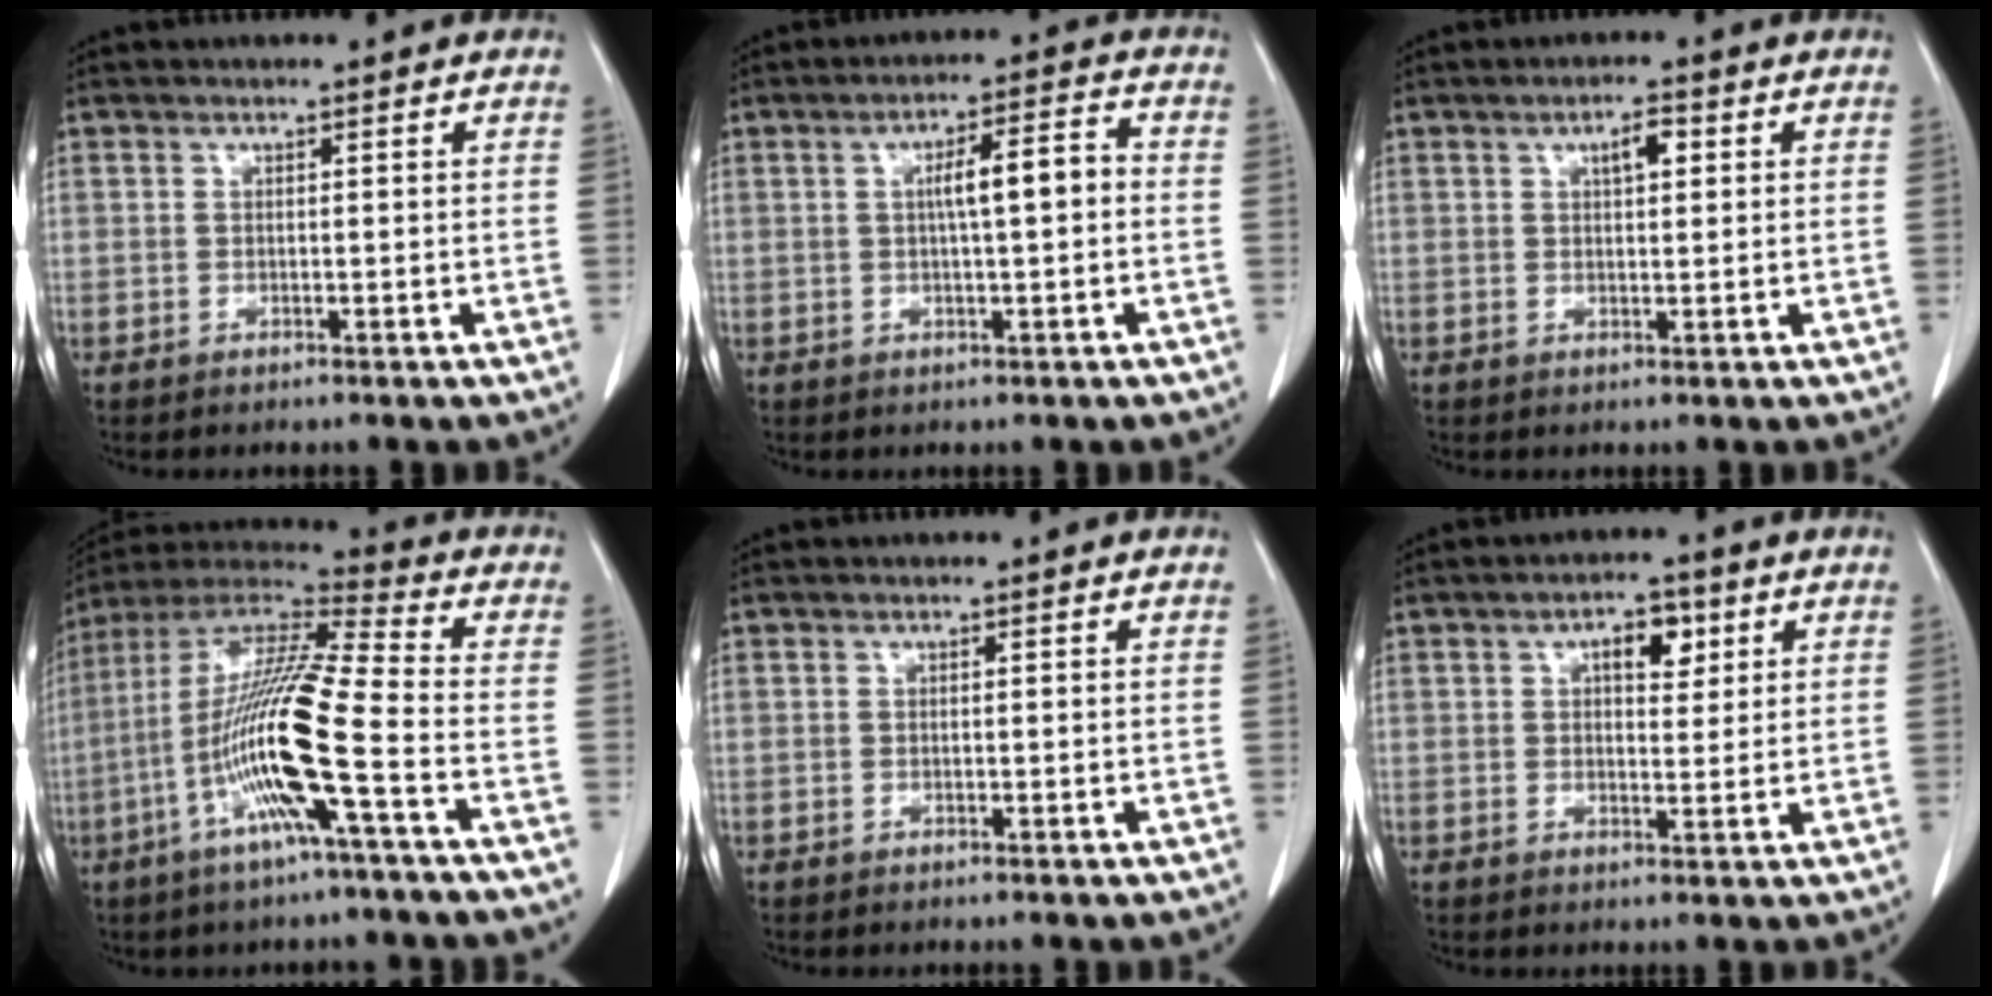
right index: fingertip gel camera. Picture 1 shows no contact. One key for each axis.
{"total": 5.8, "fx": 0.2, "fy": 0.9, "fz": 5.7, "tx": -0.095, "ty": 0.017, "tz": 0.003}
{"total": 2.9, "fx": 1.1, "fy": 1.0, "fz": 2.5, "tx": -0.042, "ty": 0.003, "tz": 0.018}
{"total": 16.8, "fx": -5.1, "fy": 0.0, "fz": 16.1, "tx": -0.321, "ty": -0.004, "tz": -0.108}
{"total": 0.0}
{"total": 4.6, "fx": 1.9, "fy": 2.3, "fz": 3.5, "tx": -0.052, "ty": 0.011, "tz": 0.027}